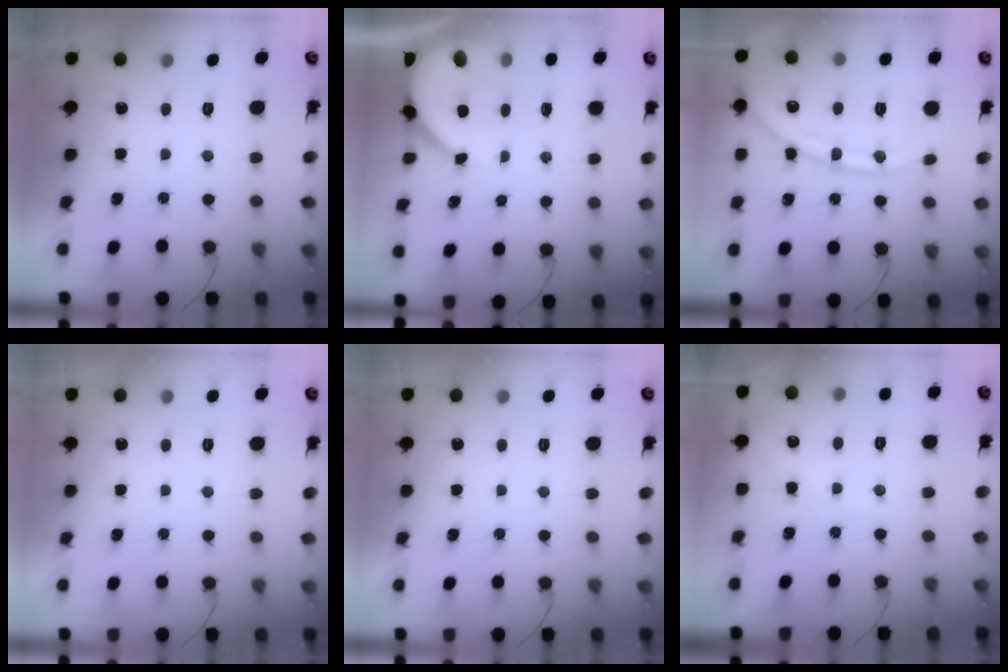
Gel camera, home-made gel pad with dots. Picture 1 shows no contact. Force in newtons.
{"total": 5.3, "press": 5.2, "slide": 0.6}
{"total": 13.4, "press": 13.3, "slide": 1.9}
{"total": 0.0}
{"total": 0.0}
{"total": 2.3, "press": 2.3, "slide": 0.4}